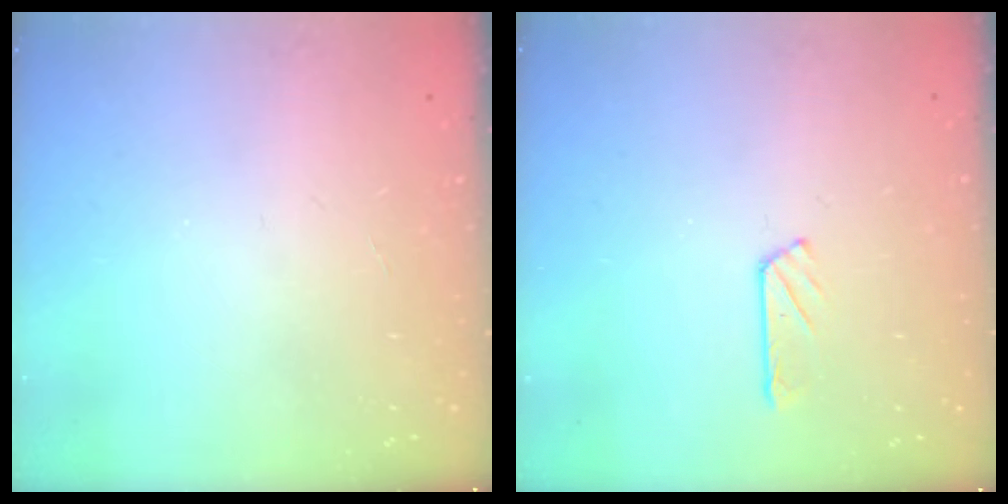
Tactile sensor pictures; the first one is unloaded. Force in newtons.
{"total": 2.4, "press": 2.3, "slide": 0.3}